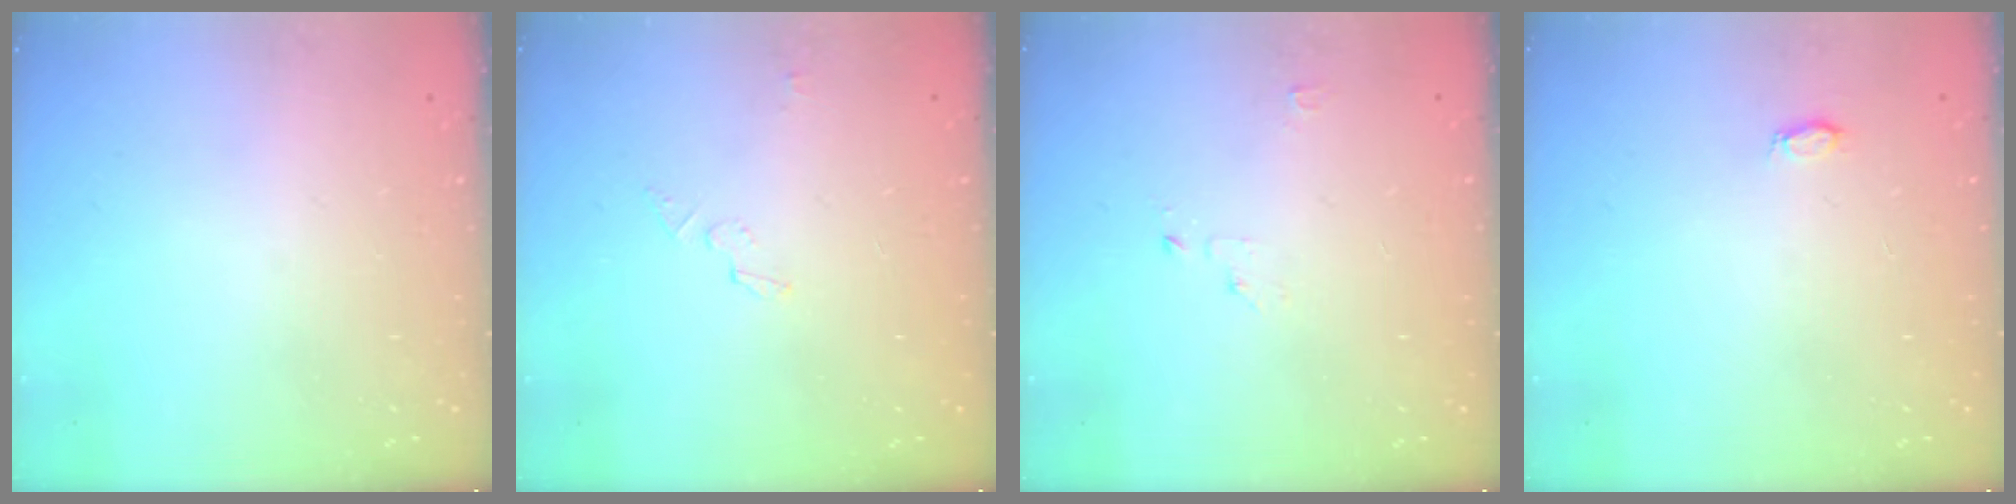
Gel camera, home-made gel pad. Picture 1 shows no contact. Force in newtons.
{"total": 2.9, "press": 2.9, "slide": 0.2}
{"total": 2.1, "press": 2.1, "slide": 0.2}
{"total": 2.7, "press": 2.7, "slide": 0.3}